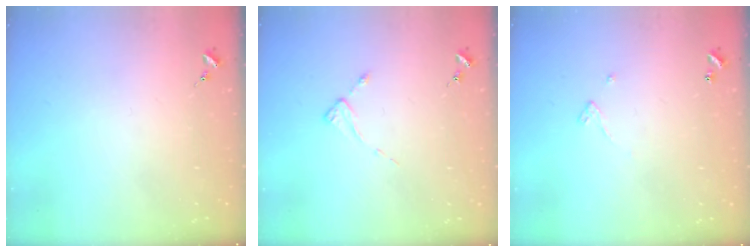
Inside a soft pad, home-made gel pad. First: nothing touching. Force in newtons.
{"total": 2.0, "press": 2.0, "slide": 0.3}
{"total": 2.4, "press": 2.4, "slide": 0.2}